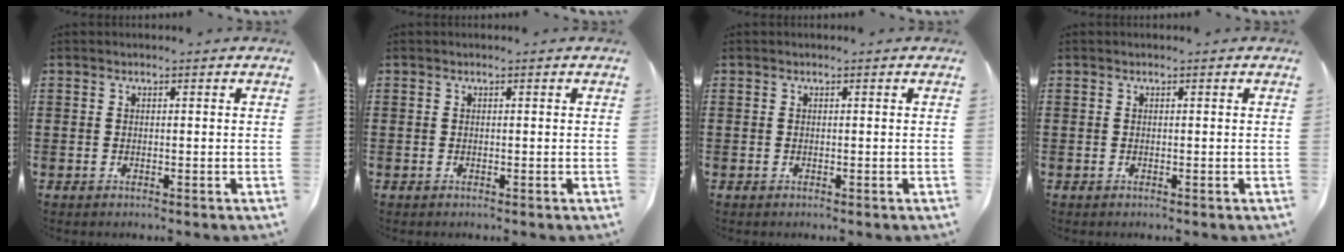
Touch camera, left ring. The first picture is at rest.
{"total": 0.0}
{"total": 0.0}
{"total": 0.0}